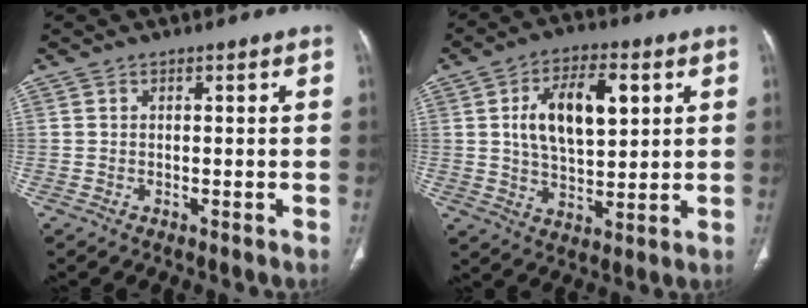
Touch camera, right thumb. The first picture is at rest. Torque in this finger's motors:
{"motor_torque": [-0.50, 0.91, 0.81, 0.40, 0.12]}